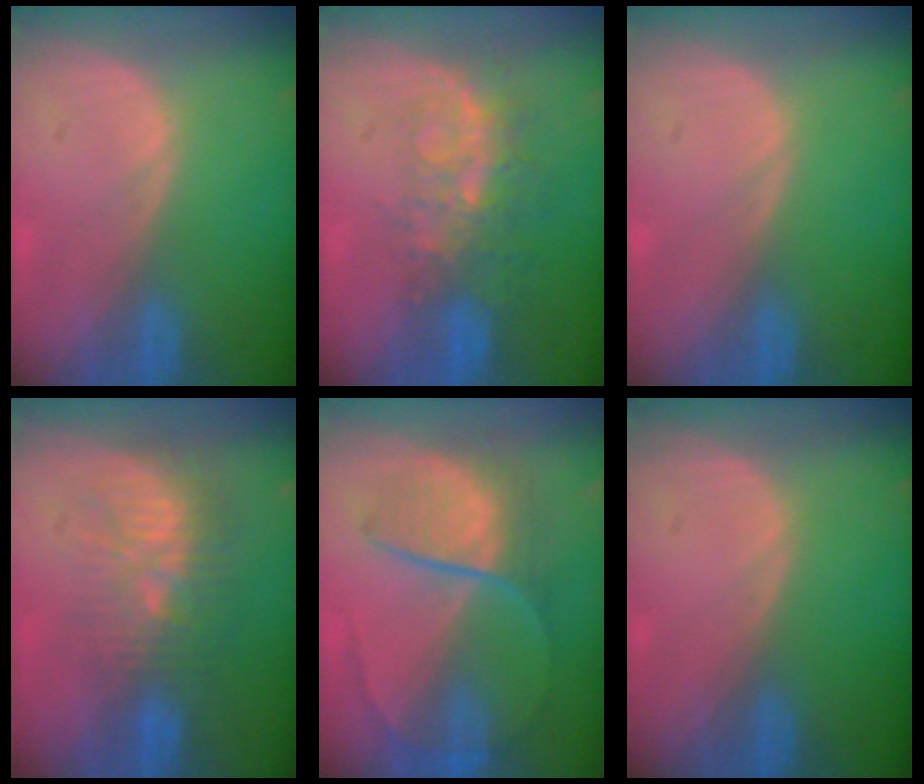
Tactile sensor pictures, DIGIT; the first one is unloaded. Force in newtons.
{"total": 8.3, "press": 6.9, "slide": 4.7}
{"total": 0.0}
{"total": 9.8, "press": 8.8, "slide": 4.3}
{"total": 8.1, "press": 7.3, "slide": 3.5}
{"total": 0.0}